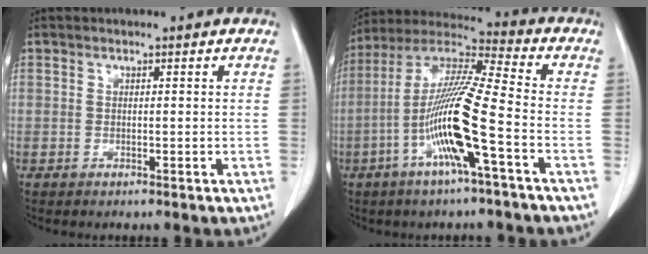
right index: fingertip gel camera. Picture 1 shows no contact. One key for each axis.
{"total": 14.8, "fx": -4.7, "fy": 0.0, "fz": 14.1, "tx": -0.284, "ty": 0.000, "tz": -0.098}